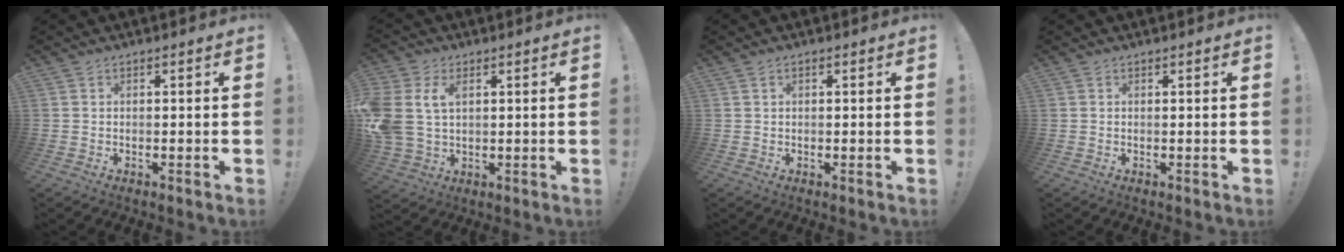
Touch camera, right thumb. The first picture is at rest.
{"total": 10.7, "force": [3.6, 7.5, 6.7], "torque": [-0.143, -0.009, 0.069]}
{"total": 0.5, "force": [0.2, 0.5, 0.2], "torque": [-0.005, 0.002, 0.003]}
{"total": 0.0}